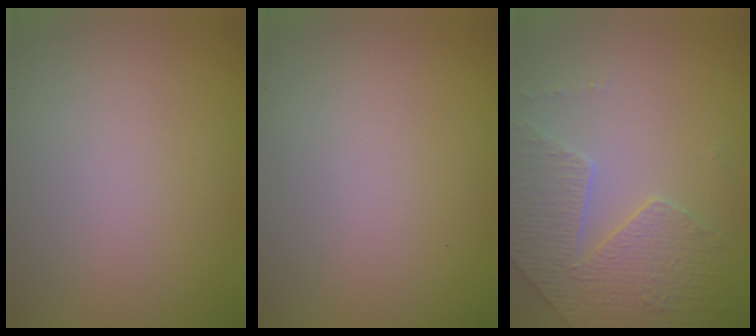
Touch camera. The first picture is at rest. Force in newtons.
{"total": 0.0}
{"total": 4.0, "press": 3.9, "slide": 1.1}